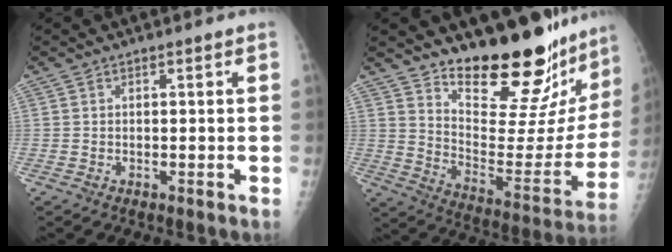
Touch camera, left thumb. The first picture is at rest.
{"total": 24.8, "force": [21.7, 5.8, 10.5], "torque": [-0.117, -0.180, 0.305]}